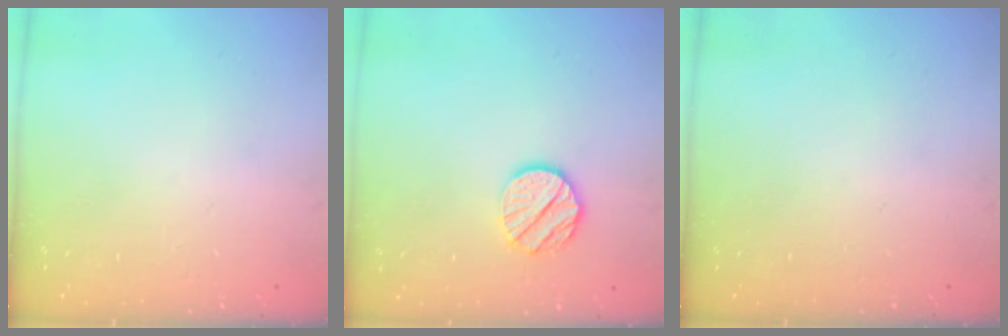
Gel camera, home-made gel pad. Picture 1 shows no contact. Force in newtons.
{"total": 10.5, "press": 10.4, "slide": 0.7}
{"total": 0.0}